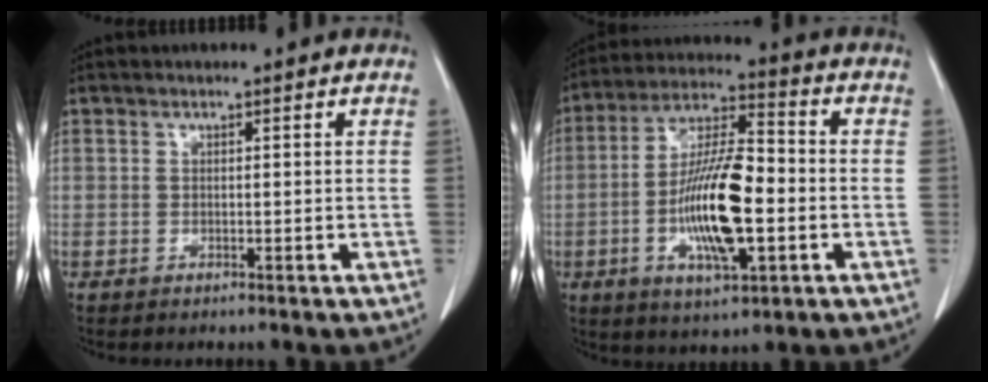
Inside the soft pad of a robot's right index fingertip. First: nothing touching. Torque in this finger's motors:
{"motor_torque": [2.14, 0.01, 0.48, 0.20]}